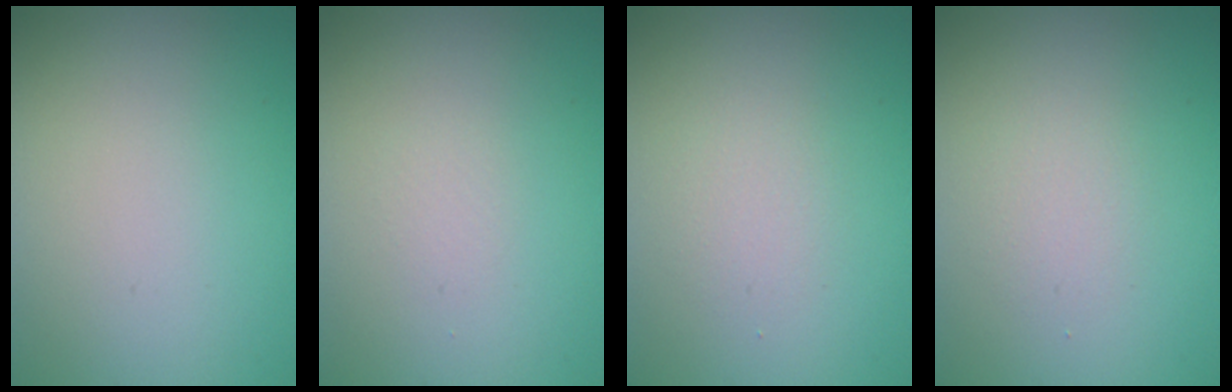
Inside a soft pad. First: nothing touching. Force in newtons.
{"total": 0.5, "press": 0.5, "slide": 0.1}
{"total": 1.4, "press": 1.4, "slide": 0.1}
{"total": 1.4, "press": 1.4, "slide": 0.1}